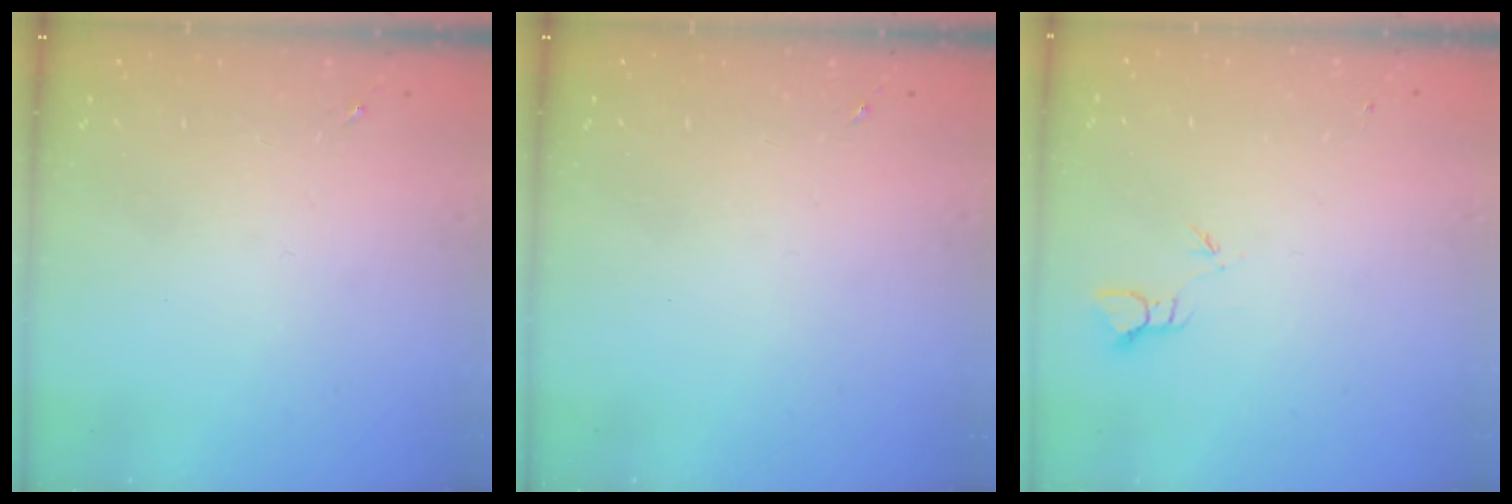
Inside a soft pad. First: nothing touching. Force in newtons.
{"total": 0.0}
{"total": 1.8, "press": 1.8, "slide": 0.0}